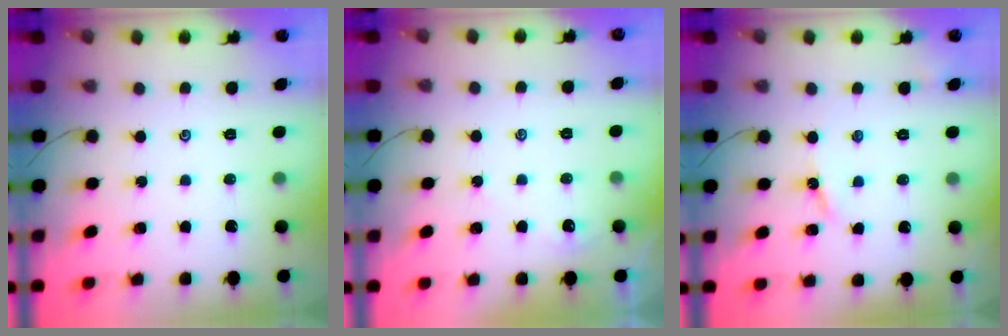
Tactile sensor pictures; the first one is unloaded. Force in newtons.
{"total": 1.4, "press": 1.4, "slide": 0.2}
{"total": 4.1, "press": 4.1, "slide": 0.4}